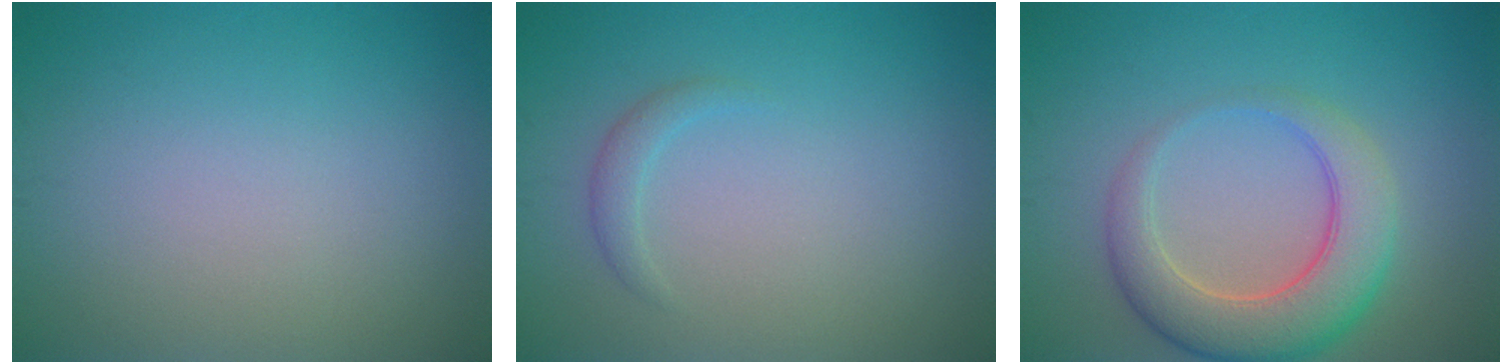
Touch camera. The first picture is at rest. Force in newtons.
{"total": 1.2, "press": 1.2, "slide": 0.0}
{"total": 6.4, "press": 6.4, "slide": 0.2}